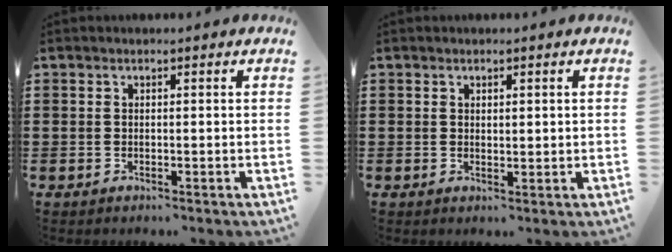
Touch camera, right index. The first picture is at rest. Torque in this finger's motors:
{"motor_torque": [-0.17, 0.26, -0.05, -0.01]}